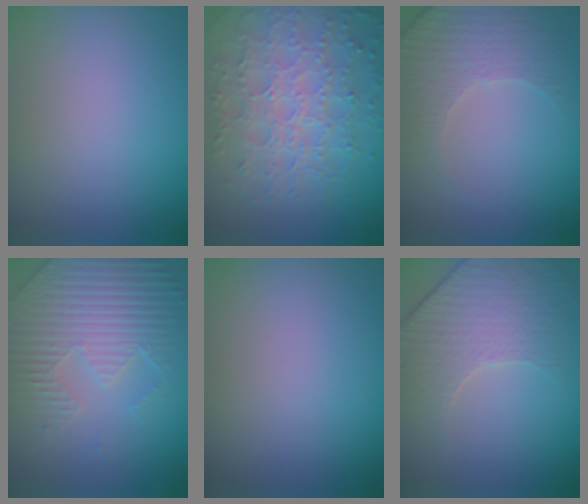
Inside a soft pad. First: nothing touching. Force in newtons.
{"total": 8.0, "press": 5.6, "slide": 5.7}
{"total": 4.9, "press": 3.5, "slide": 3.5}
{"total": 4.2, "press": 4.1, "slide": 1.0}
{"total": 0.0}
{"total": 4.3, "press": 3.8, "slide": 2.1}